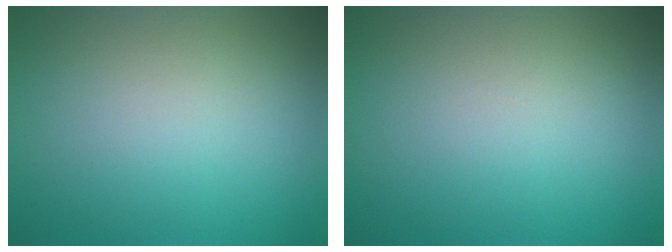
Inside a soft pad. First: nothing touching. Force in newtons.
{"total": 0.0}